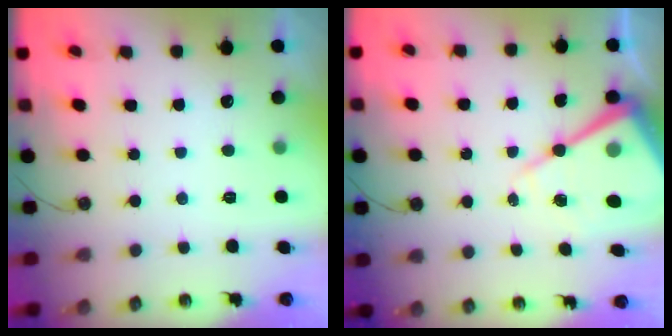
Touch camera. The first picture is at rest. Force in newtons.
{"total": 15.1, "press": 15.0, "slide": 1.1}